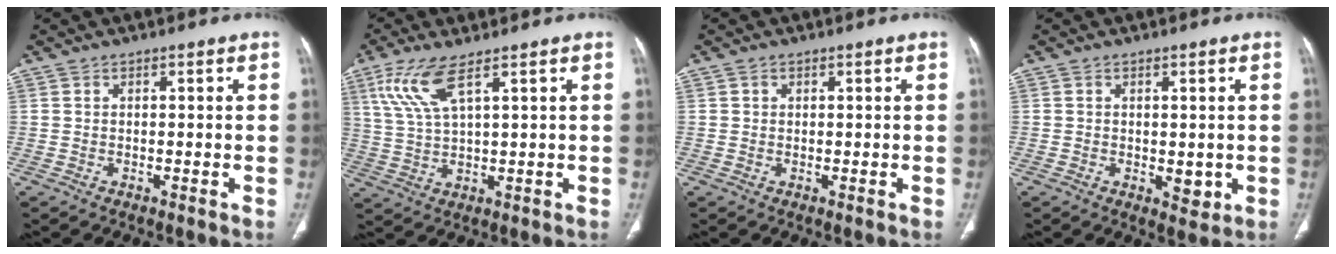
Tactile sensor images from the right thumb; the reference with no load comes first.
{"total": 8.2, "force": [4.3, 2.0, 6.6], "torque": [-0.157, -0.013, 0.098]}
{"total": 0.7, "force": [0.2, 0.6, 0.1], "torque": [0.002, 0.001, 0.003]}
{"total": 3.4, "force": [-0.5, 2.0, 2.7], "torque": [-0.022, -0.006, 0.001]}